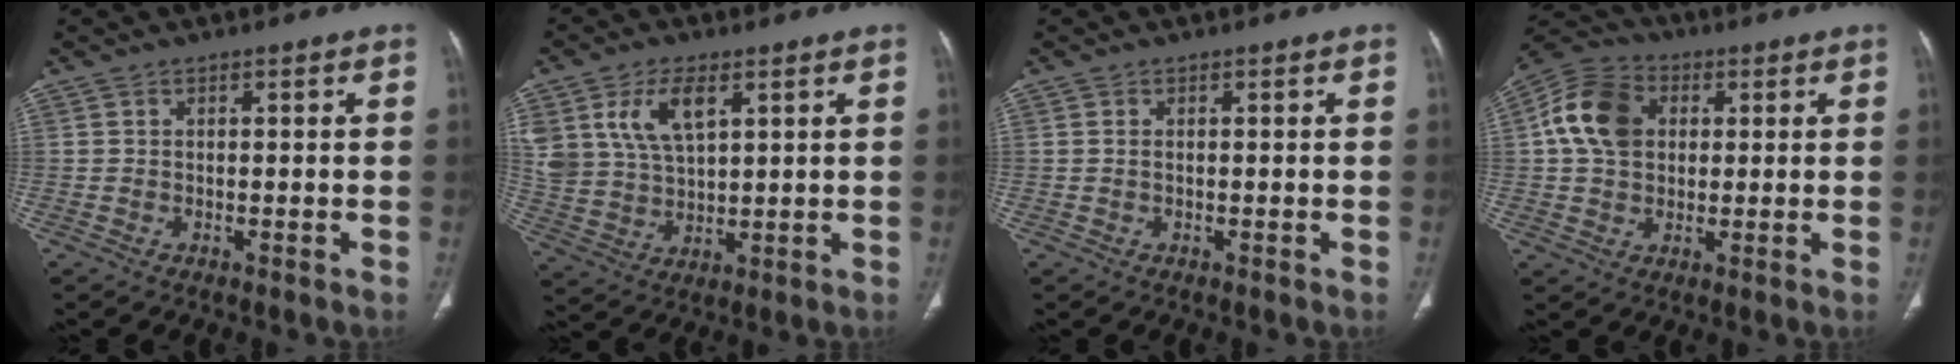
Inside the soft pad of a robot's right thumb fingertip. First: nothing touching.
{"total": 11.6, "force": [5.1, 6.4, 8.3], "torque": [-0.160, -0.012, 0.111]}
{"total": 0.5, "force": [0.0, 0.3, 0.4], "torque": [-0.013, 0.002, 0.003]}
{"total": 11.8, "force": [2.1, 8.9, 7.4], "torque": [-0.125, 0.014, 0.029]}